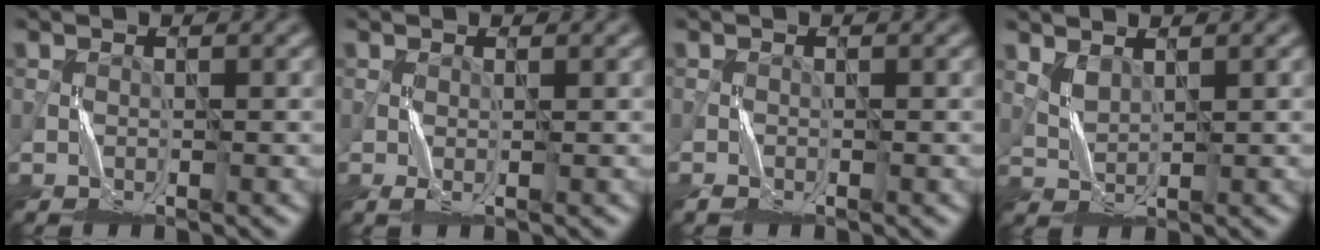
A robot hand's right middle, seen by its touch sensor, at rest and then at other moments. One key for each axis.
{"total": 0.6, "fx": 0.0, "fy": 0.1, "fz": 0.6, "tx": -0.018, "ty": 0.000, "tz": 0.003}
{"total": 1.2, "fx": -0.9, "fy": 0.4, "fz": 0.7, "tx": -0.019, "ty": -0.002, "tz": -0.019}
{"total": 1.4, "fx": 1.1, "fy": 0.5, "fz": 0.6, "tx": -0.021, "ty": -0.004, "tz": 0.030}